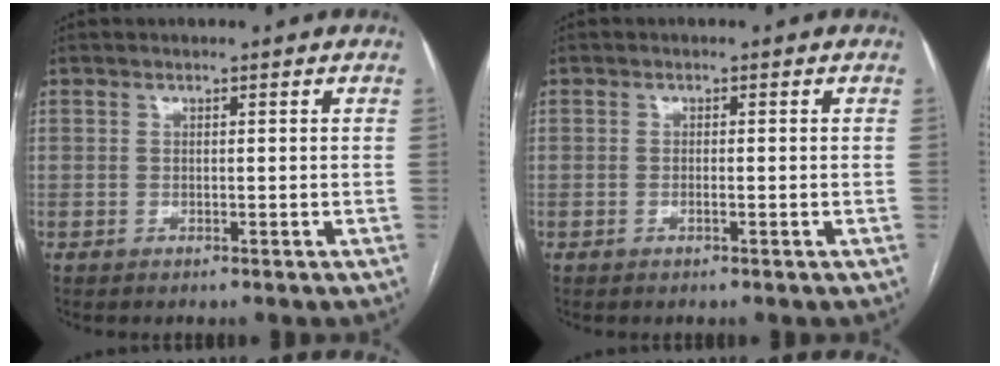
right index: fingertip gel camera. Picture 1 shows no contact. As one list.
[{"total": 0.8, "force": [-0.3, 0.0, 0.7], "torque": [-0.015, 0.000, -0.006]}]